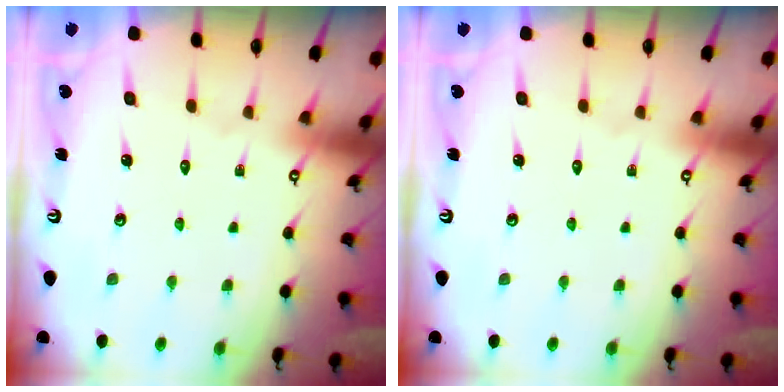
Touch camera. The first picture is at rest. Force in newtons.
{"total": 0.0}